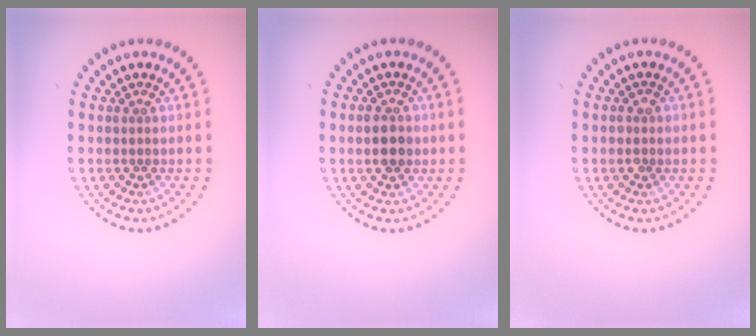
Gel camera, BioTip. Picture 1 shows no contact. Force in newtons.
{"total": 2.8, "press": 2.8, "slide": 0.2}
{"total": 1.0, "press": 1.0, "slide": 0.2}